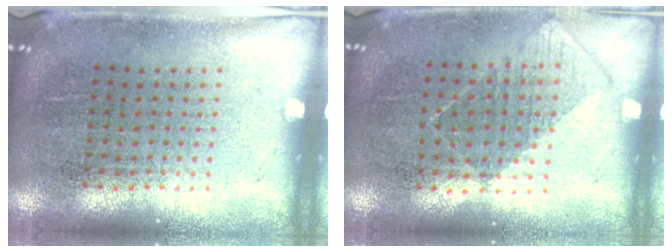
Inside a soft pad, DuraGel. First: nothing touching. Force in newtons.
{"total": 0.8, "press": 0.7, "slide": 0.4}